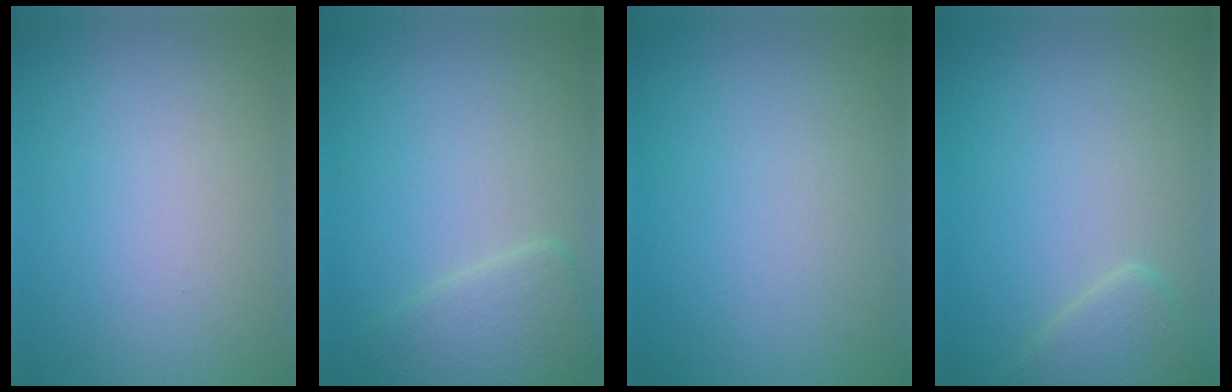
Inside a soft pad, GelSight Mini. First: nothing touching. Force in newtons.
{"total": 2.7, "press": 2.7, "slide": 0.1}
{"total": 0.0}
{"total": 2.2, "press": 2.2, "slide": 0.2}